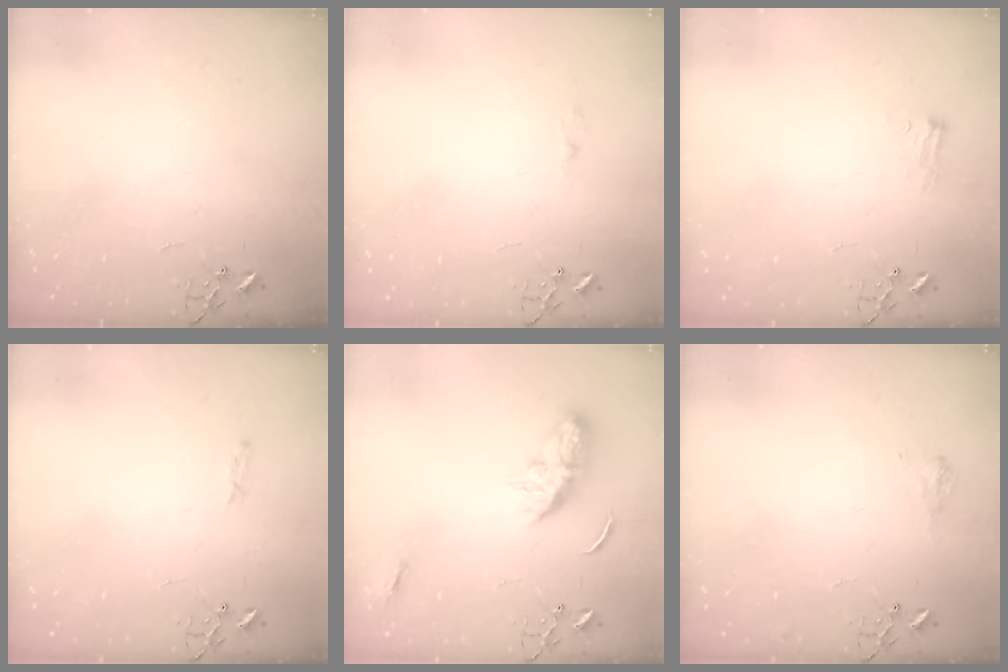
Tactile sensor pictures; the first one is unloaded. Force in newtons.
{"total": 2.5, "press": 2.5, "slide": 0.3}
{"total": 7.3, "press": 7.2, "slide": 0.9}
{"total": 3.3, "press": 3.3, "slide": 0.4}
{"total": 9.3, "press": 9.3, "slide": 0.1}
{"total": 7.2, "press": 7.1, "slide": 0.9}